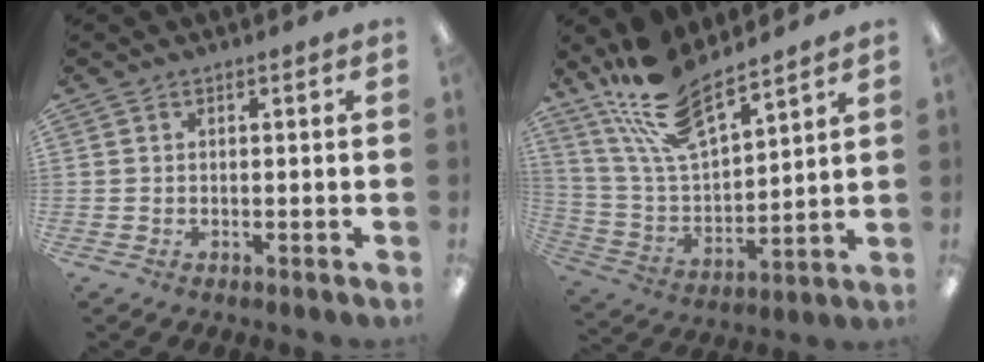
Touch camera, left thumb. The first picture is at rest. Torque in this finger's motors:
{"motor_torque": [0.32, 0.32, 1.41, -1.36, 0.37]}